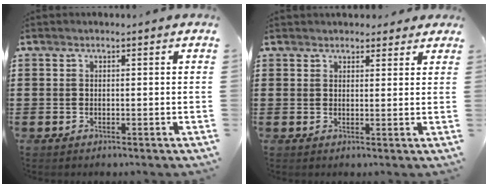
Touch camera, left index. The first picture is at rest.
{"total": 2.4, "force": [2.2, 0.9, 0.2], "torque": [-0.001, -0.002, 0.040]}